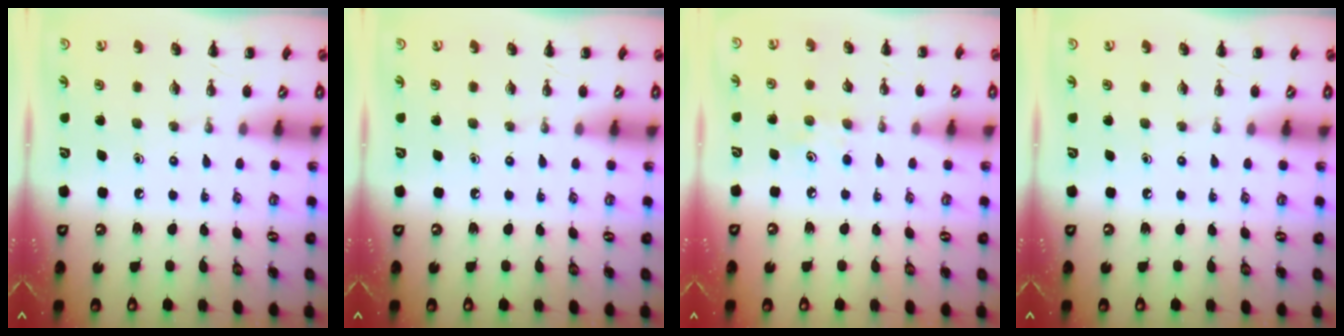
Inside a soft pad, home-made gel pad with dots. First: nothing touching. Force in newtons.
{"total": 0.0}
{"total": 6.3, "press": 6.1, "slide": 1.8}
{"total": 0.0}